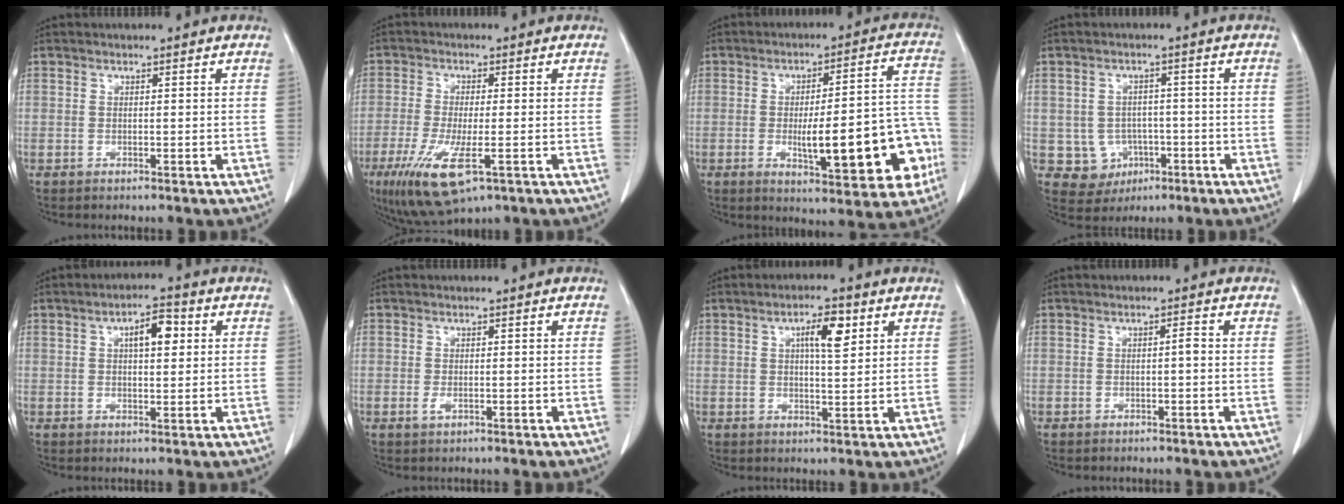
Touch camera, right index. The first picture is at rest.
{"total": 10.3, "force": [-4.7, 2.5, 8.8], "torque": [-0.177, -0.032, -0.074]}
{"total": 17.2, "force": [-4.6, 4.0, 16.1], "torque": [-0.181, 0.030, -0.047]}
{"total": 5.6, "force": [-1.4, 5.3, 1.2], "torque": [-0.020, 0.005, -0.009]}
{"total": 5.2, "force": [1.6, 1.8, 4.6], "torque": [-0.073, 0.011, 0.024]}
{"total": 1.0, "force": [-0.3, 0.5, 0.8], "torque": [-0.021, -0.003, -0.002]}
{"total": 5.5, "force": [2.2, 1.4, 4.8], "torque": [-0.081, 0.004, 0.036]}
{"total": 0.9, "force": [-0.1, 0.1, 0.9], "torque": [-0.012, 0.002, -0.002]}